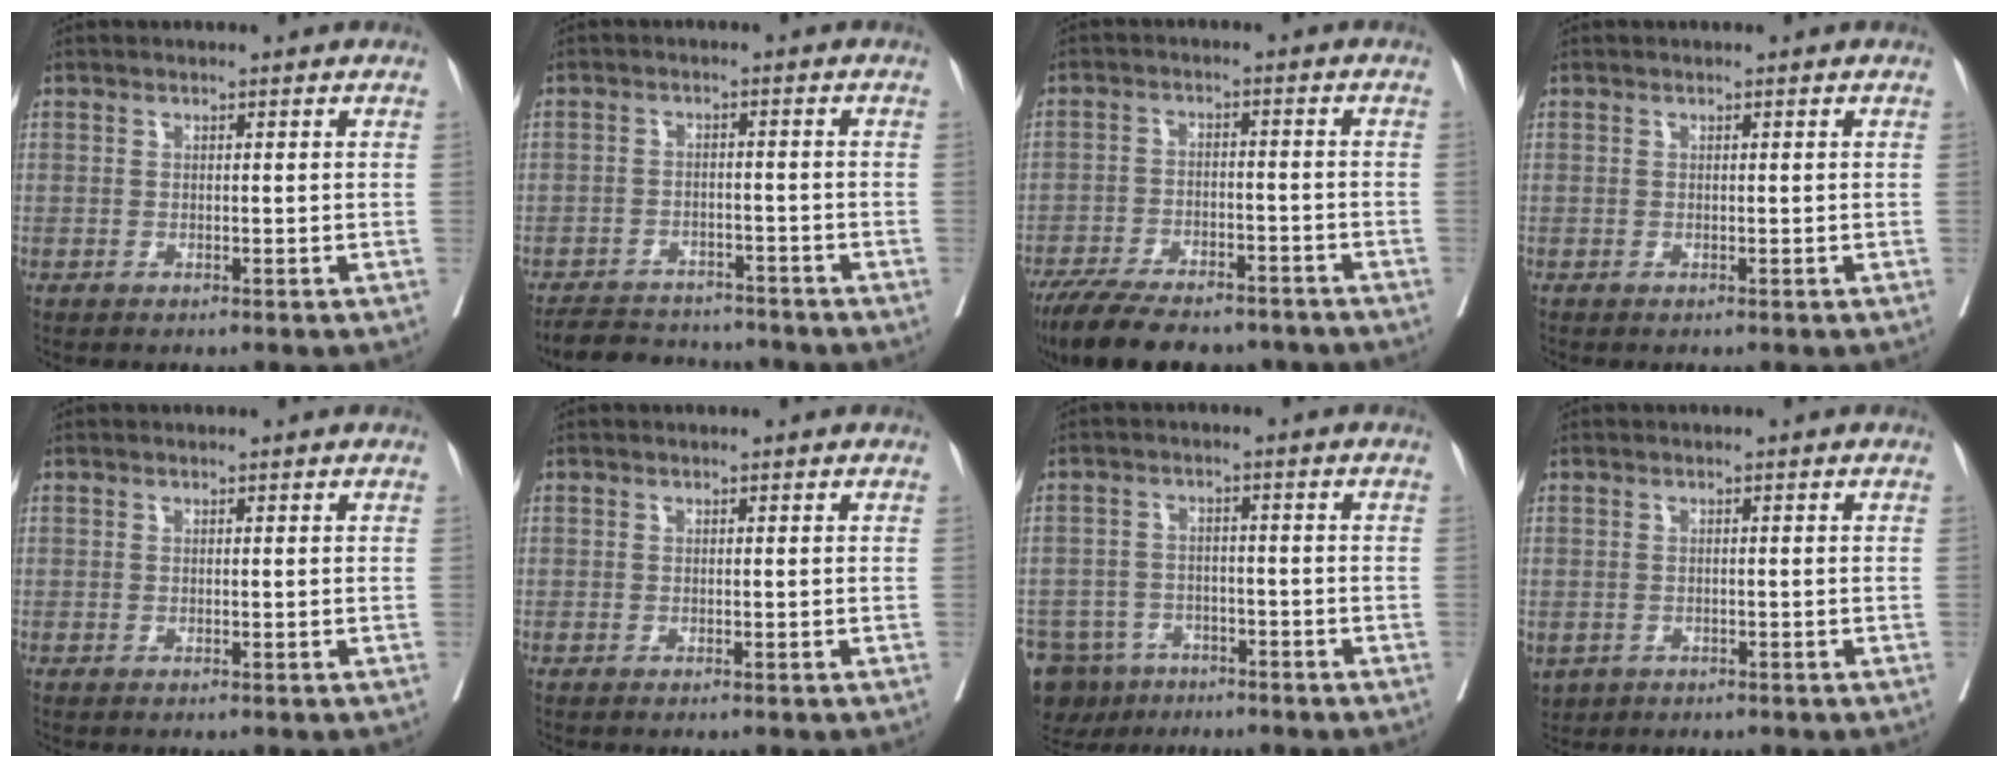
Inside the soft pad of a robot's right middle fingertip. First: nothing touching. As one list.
[{"total": 8.4, "force": [-7.9, 2.5, 1.5], "torque": [-0.021, 0.004, -0.114]}, {"total": 15.9, "force": [-13.1, 5.1, 7.5], "torque": [-0.150, -0.010, -0.197]}, {"total": 0.0}, {"total": 0.0}, {"total": 0.6, "force": [-0.5, 0.0, 0.4], "torque": [-0.001, 0.000, -0.007]}, {"total": 9.1, "force": [-6.8, 5.7, 1.9], "torque": [-0.039, 0.000, -0.104]}, {"total": 5.9, "force": [-2.8, 4.7, 2.3], "torque": [-0.070, -0.008, -0.037]}]